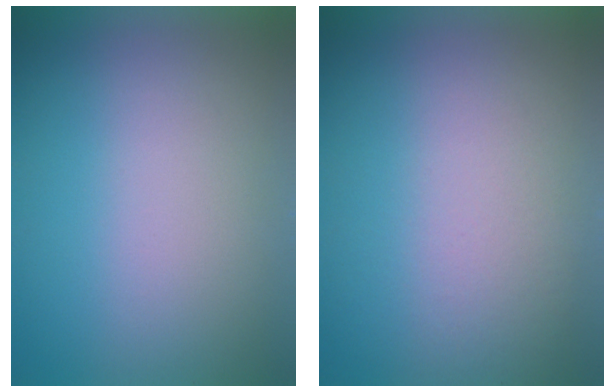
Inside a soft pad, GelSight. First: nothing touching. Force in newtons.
{"total": 1.4}